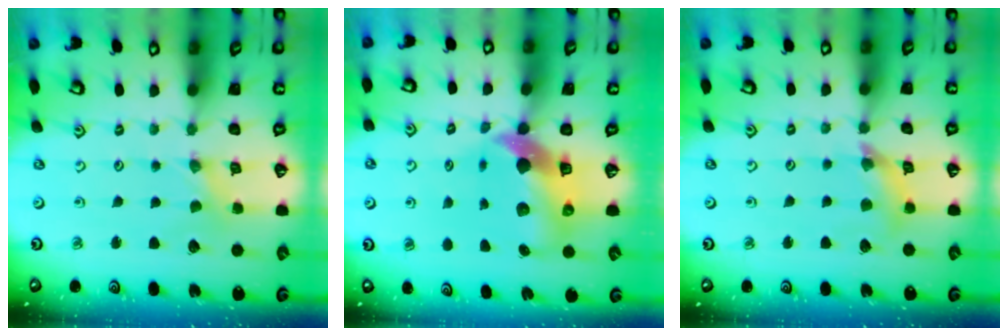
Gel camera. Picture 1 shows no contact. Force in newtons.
{"total": 10.5, "press": 10.3, "slide": 1.6}
{"total": 8.5, "press": 8.4, "slide": 1.0}